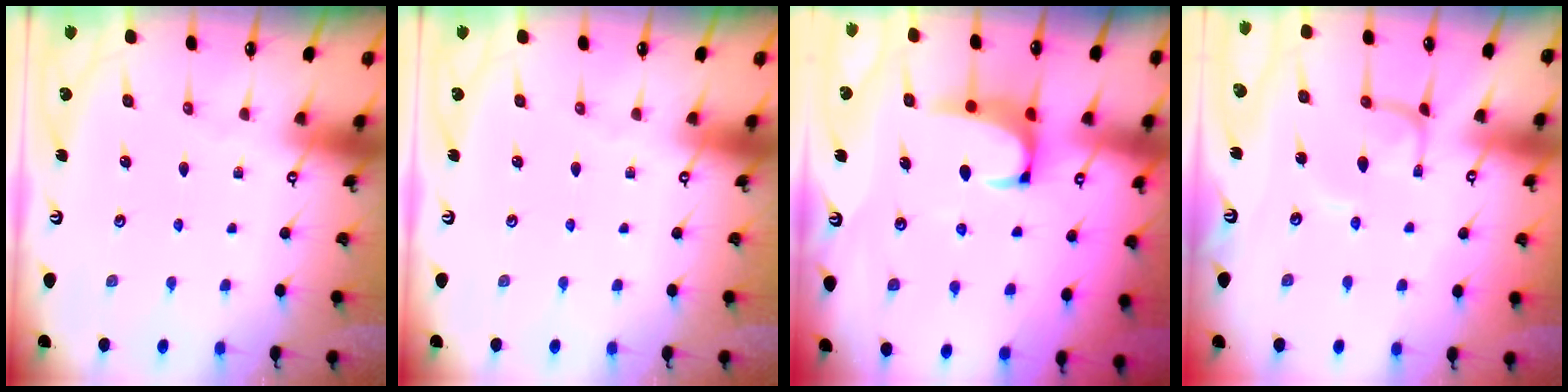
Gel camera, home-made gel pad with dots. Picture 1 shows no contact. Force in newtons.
{"total": 0.0}
{"total": 2.6, "press": 2.4, "slide": 1.1}
{"total": 0.9, "press": 0.9, "slide": 0.2}